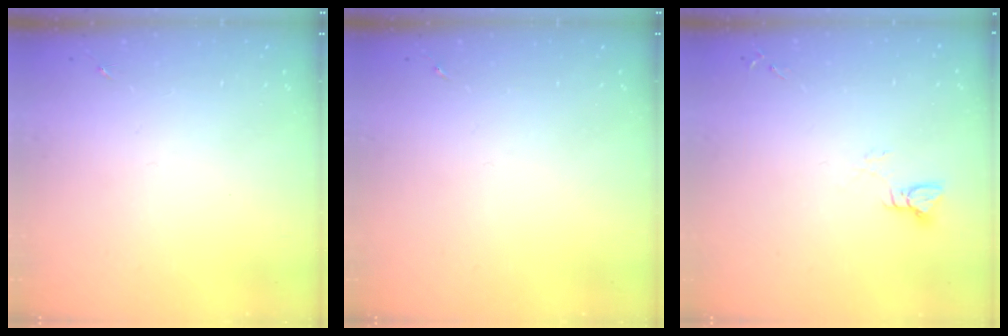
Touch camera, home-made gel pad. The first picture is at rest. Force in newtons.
{"total": 0.0}
{"total": 3.0, "press": 3.0, "slide": 0.3}